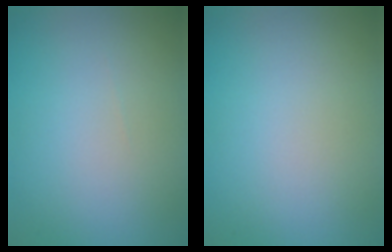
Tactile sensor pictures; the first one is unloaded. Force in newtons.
{"total": 0.0}